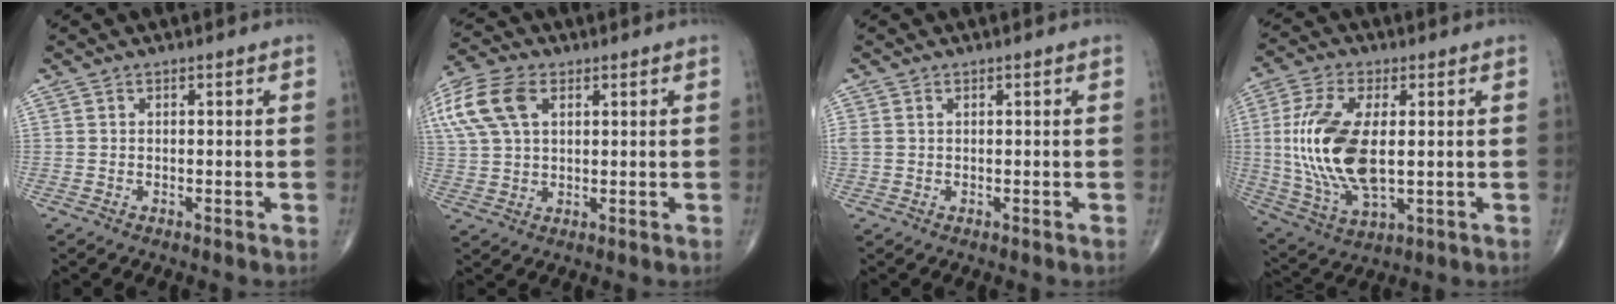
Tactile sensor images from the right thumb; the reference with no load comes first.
{"total": 15.7, "force": [5.9, 9.8, 10.7], "torque": [-0.264, 0.022, 0.111]}
{"total": 1.7, "force": [0.4, 1.3, 1.0], "torque": [-0.036, 0.012, 0.014]}
{"total": 17.6, "force": [0.8, 8.5, 15.5], "torque": [-0.329, -0.011, 0.023]}